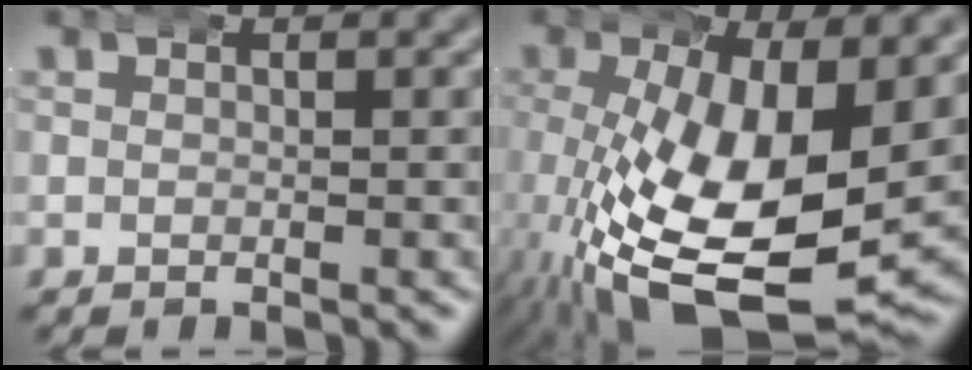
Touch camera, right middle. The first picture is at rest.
{"total": 13.2, "force": [-3.0, 5.8, 11.5], "torque": [-0.219, -0.064, -0.009]}